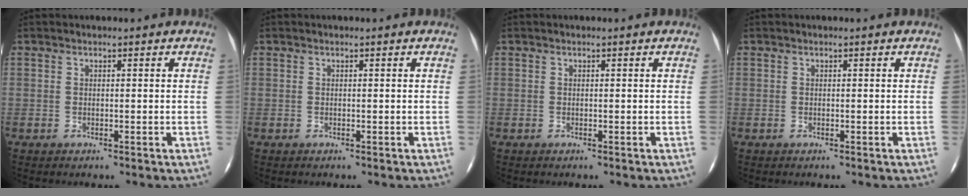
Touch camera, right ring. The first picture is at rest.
{"total": 0.0}
{"total": 0.0}
{"total": 0.0}